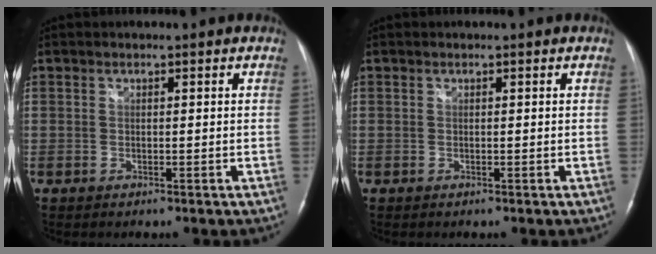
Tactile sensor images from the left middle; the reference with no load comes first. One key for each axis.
{"total": 0.0}